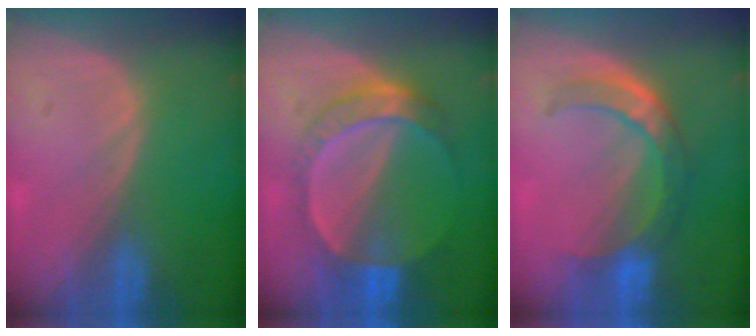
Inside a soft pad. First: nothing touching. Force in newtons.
{"total": 6.8, "press": 6.5, "slide": 1.7}
{"total": 6.8, "press": 6.6, "slide": 1.5}